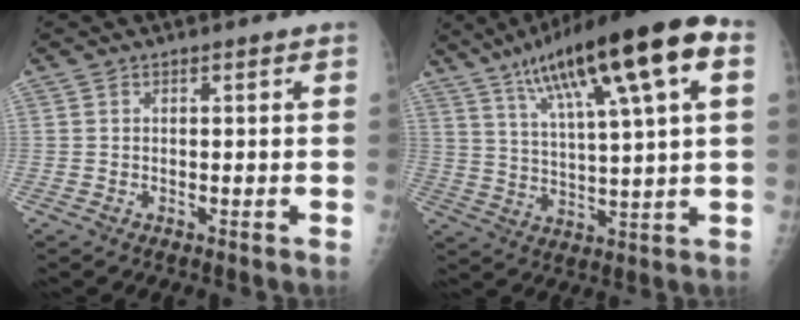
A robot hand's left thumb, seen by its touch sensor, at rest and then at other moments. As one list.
[{"total": 21.1, "force": [10.0, 4.1, 18.2], "torque": [-0.294, 0.005, 0.167]}]